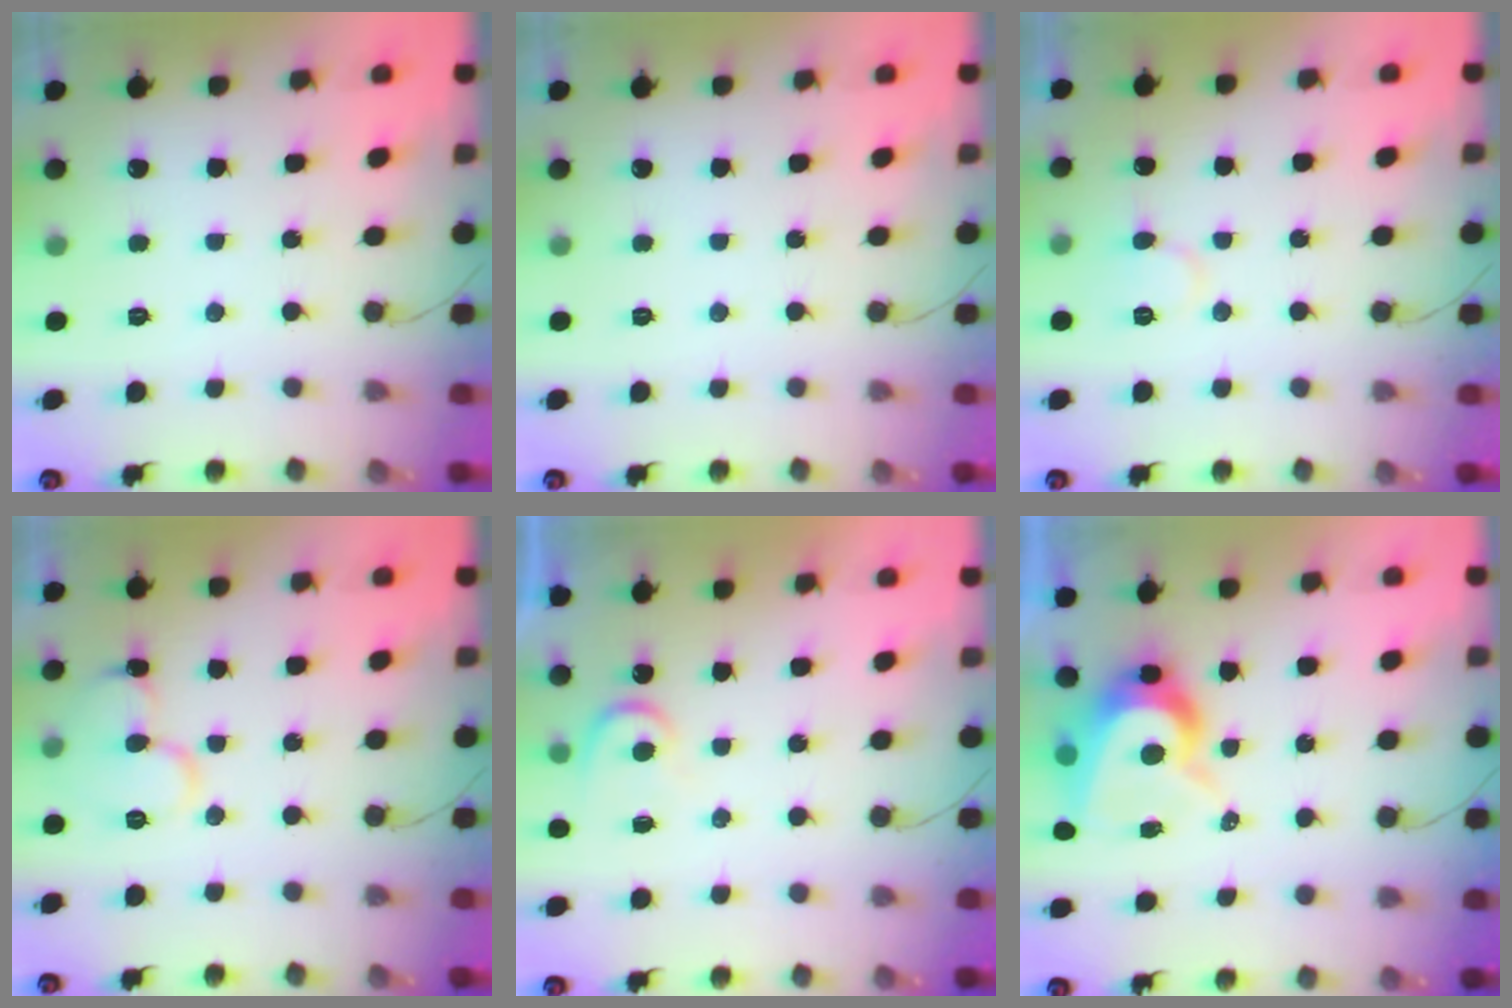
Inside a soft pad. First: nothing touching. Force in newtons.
{"total": 0.0}
{"total": 6.4, "press": 6.4, "slide": 0.4}
{"total": 11.3, "press": 11.3, "slide": 1.1}
{"total": 5.4, "press": 5.4, "slide": 0.5}
{"total": 9.5, "press": 9.5, "slide": 0.8}